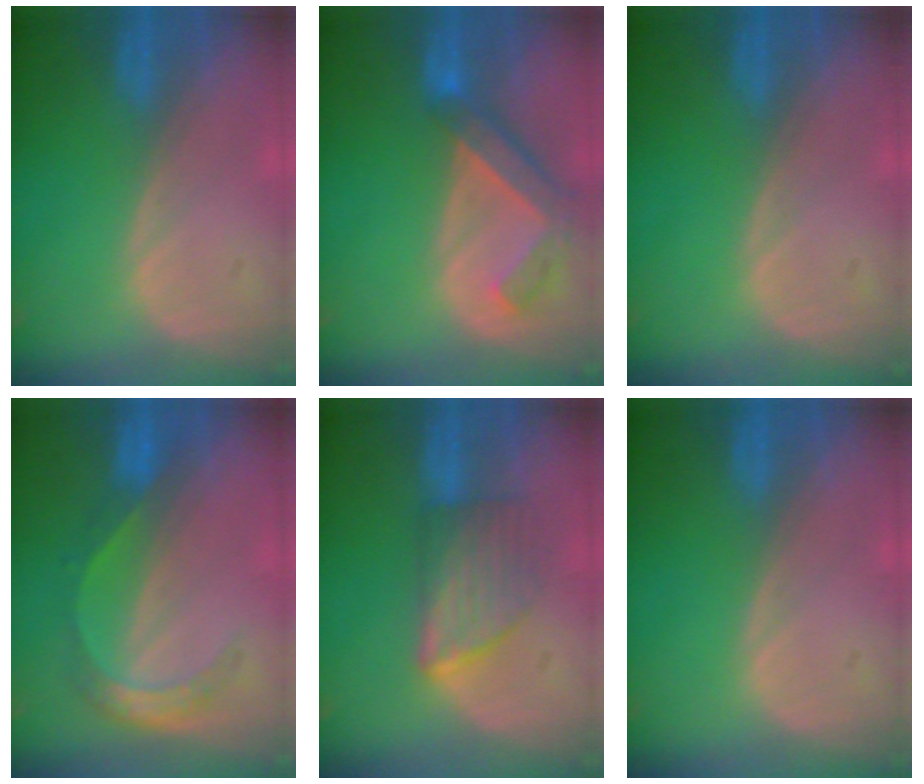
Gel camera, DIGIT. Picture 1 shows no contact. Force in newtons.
{"total": 6.6, "press": 5.9, "slide": 3.0}
{"total": 0.0}
{"total": 5.6, "press": 4.8, "slide": 2.8}
{"total": 5.9, "press": 5.8, "slide": 1.4}
{"total": 0.0}